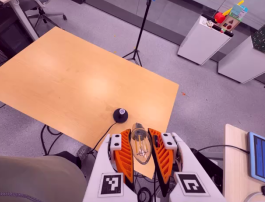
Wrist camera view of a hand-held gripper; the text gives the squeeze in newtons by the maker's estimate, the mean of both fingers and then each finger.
{"total": 25.5, "left": 28.7, "right": 22.4}